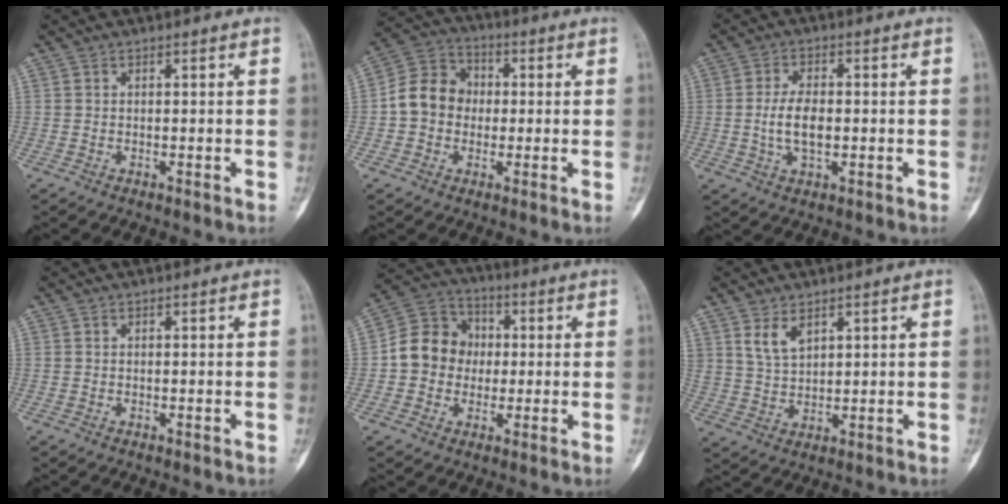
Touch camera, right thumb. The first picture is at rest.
{"total": 9.9, "force": [-0.4, 8.5, 5.0], "torque": [-0.071, 0.032, -0.022]}
{"total": 6.5, "force": [-0.6, 3.3, 5.5], "torque": [-0.102, 0.002, -0.013]}
{"total": 0.0}
{"total": 11.1, "force": [-0.2, 9.9, 5.1], "torque": [-0.062, 0.028, -0.016]}
{"total": 4.5, "force": [2.7, 2.4, 2.7], "torque": [-0.042, -0.021, 0.061]}